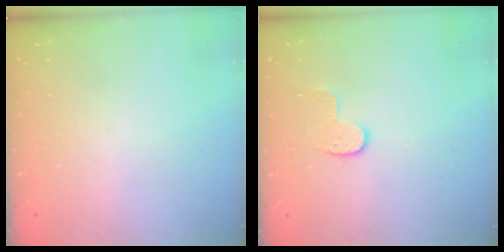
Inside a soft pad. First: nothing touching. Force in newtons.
{"total": 6.8, "press": 6.8, "slide": 0.2}